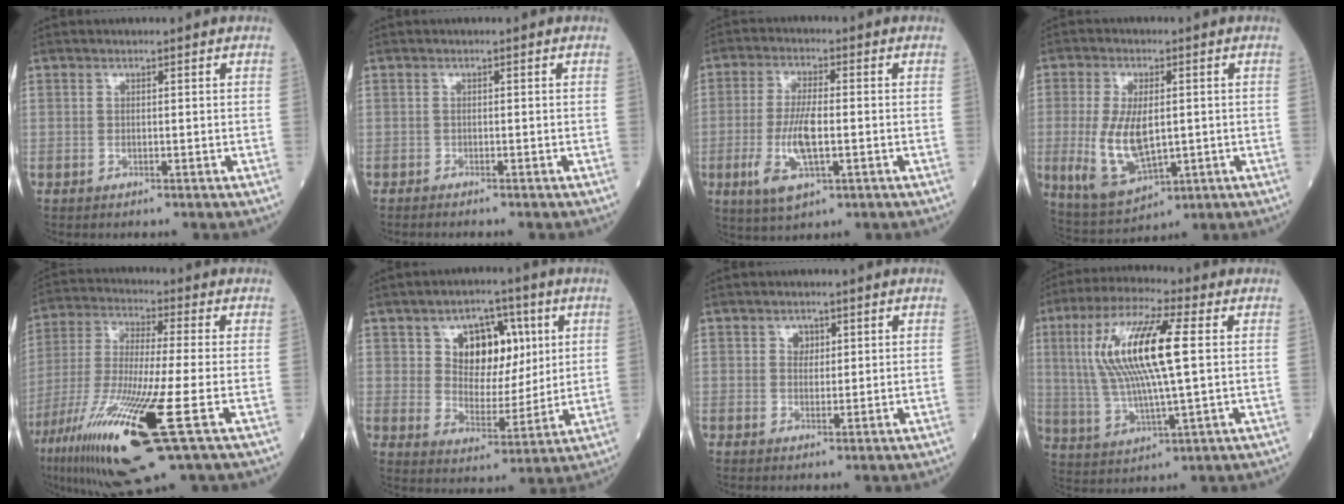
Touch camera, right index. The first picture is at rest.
{"total": 0.6, "force": [-0.6, -0.1, 0.0], "torque": [-0.007, -0.003, -0.014]}
{"total": 8.7, "force": [-2.1, 2.4, 8.1], "torque": [-0.172, -0.007, -0.034]}
{"total": 11.1, "force": [-0.9, 5.0, 9.9], "torque": [-0.207, -0.011, -0.001]}
{"total": 20.6, "force": [-8.4, 1.6, 18.7], "torque": [-0.383, -0.051, -0.153]}
{"total": 10.4, "force": [3.8, 6.6, 7.0], "torque": [-0.103, 0.018, 0.068]}
{"total": 1.9, "force": [0.9, 1.5, 0.7], "torque": [-0.007, 0.000, 0.014]}
{"total": 15.7, "force": [3.0, 2.1, 15.3], "torque": [-0.317, 0.014, 0.053]}